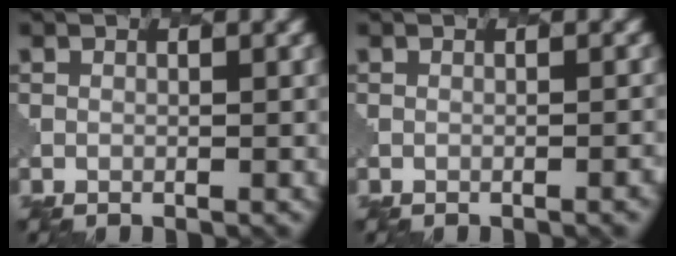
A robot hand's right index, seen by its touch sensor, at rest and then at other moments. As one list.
[{"total": 1.7, "force": [-0.7, 0.6, 1.4], "torque": [0.000, 0.004, -0.008]}]